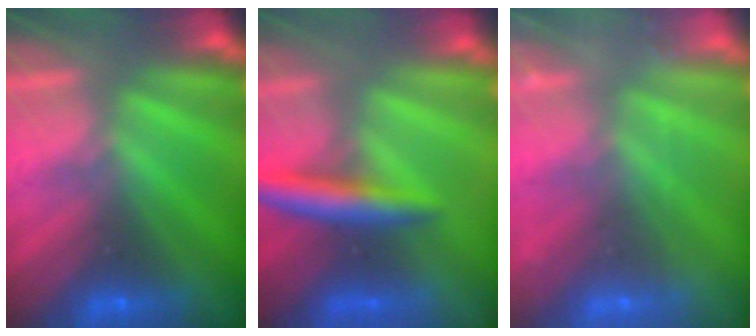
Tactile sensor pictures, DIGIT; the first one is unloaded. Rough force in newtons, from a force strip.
{"total": 7.4}
{"total": 2.2}